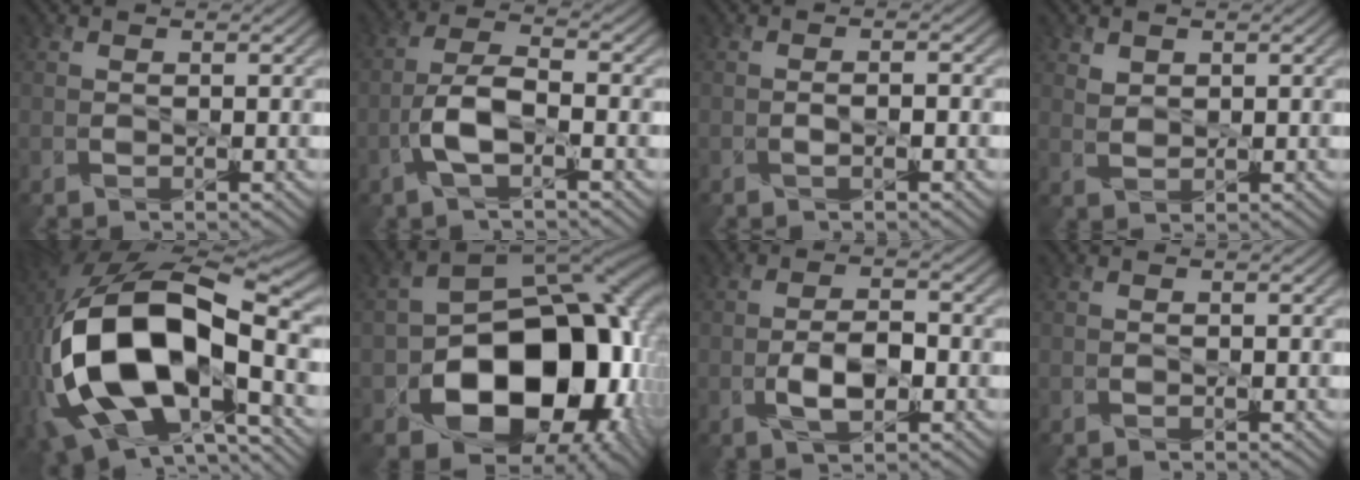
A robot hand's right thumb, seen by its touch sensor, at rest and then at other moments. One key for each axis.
{"total": 5.1, "fx": -2.3, "fy": 1.4, "fz": 4.4, "tx": -0.088, "ty": 0.014, "tz": -0.049}
{"total": 1.0, "fx": -0.6, "fy": -0.1, "fz": 0.8, "tx": 0.001, "ty": 0.006, "tz": -0.010}
{"total": 2.1, "fx": 1.6, "fy": 1.0, "fz": 0.7, "tx": -0.030, "ty": -0.003, "tz": 0.033}
{"total": 18.8, "fx": -3.7, "fy": 9.6, "fz": 15.7, "tx": -0.358, "ty": -0.018, "tz": -0.045}
{"total": 18.4, "fx": -5.9, "fy": 12.4, "fz": 12.3, "tx": -0.176, "ty": -0.048, "tz": -0.075}
{"total": 4.2, "fx": -1.6, "fy": 1.5, "fz": 3.6, "tx": -0.065, "ty": 0.005, "tz": -0.027}
{"total": 0.0}